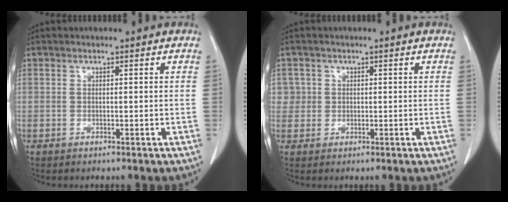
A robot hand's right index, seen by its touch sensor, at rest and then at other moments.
{"total": 2.3, "force": [0.6, 2.3, -0.2], "torque": [0.024, 0.004, 0.005]}